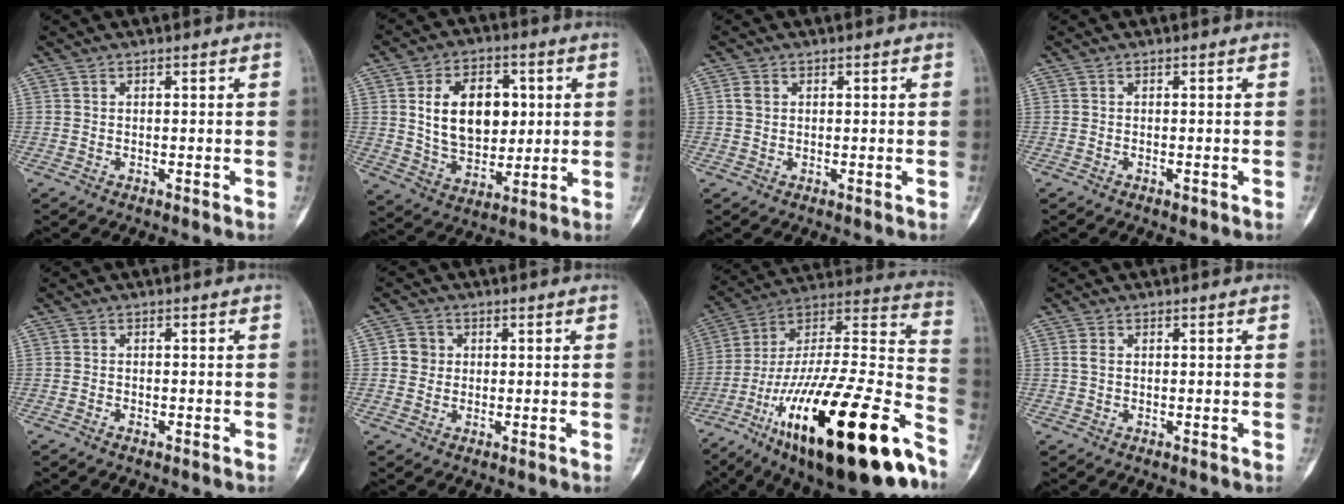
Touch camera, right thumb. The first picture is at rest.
{"total": 15.1, "force": [2.8, 10.2, 10.8], "torque": [-0.129, -0.009, 0.053]}
{"total": 1.6, "force": [0.4, 1.3, 0.9], "torque": [-0.018, 0.003, 0.008]}
{"total": 0.8, "force": [-0.4, 0.3, 0.5], "torque": [-0.008, 0.000, -0.007]}
{"total": 0.8, "force": [-0.5, 0.4, 0.4], "torque": [-0.009, 0.003, -0.011]}
{"total": 3.2, "force": [0.3, 3.0, 0.9], "torque": [0.006, 0.005, 0.002]}
{"total": 36.4, "force": [-19.2, 10.1, 29.2], "torque": [-0.437, 0.065, -0.314]}
{"total": 1.4, "force": [0.3, 0.9, 1.0], "torque": [-0.025, 0.002, 0.007]}